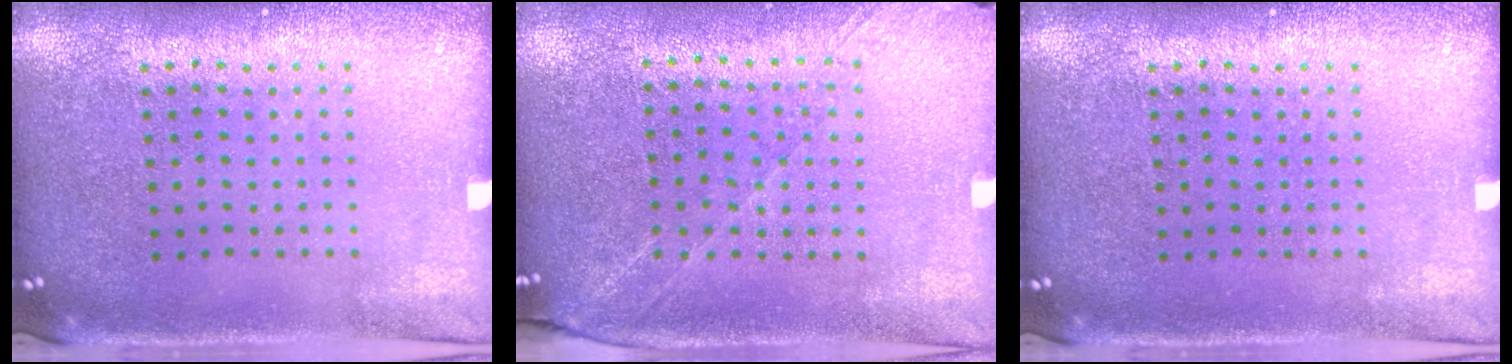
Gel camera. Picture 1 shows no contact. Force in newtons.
{"total": 1.3, "press": 1.2, "slide": 0.4}
{"total": 0.0}